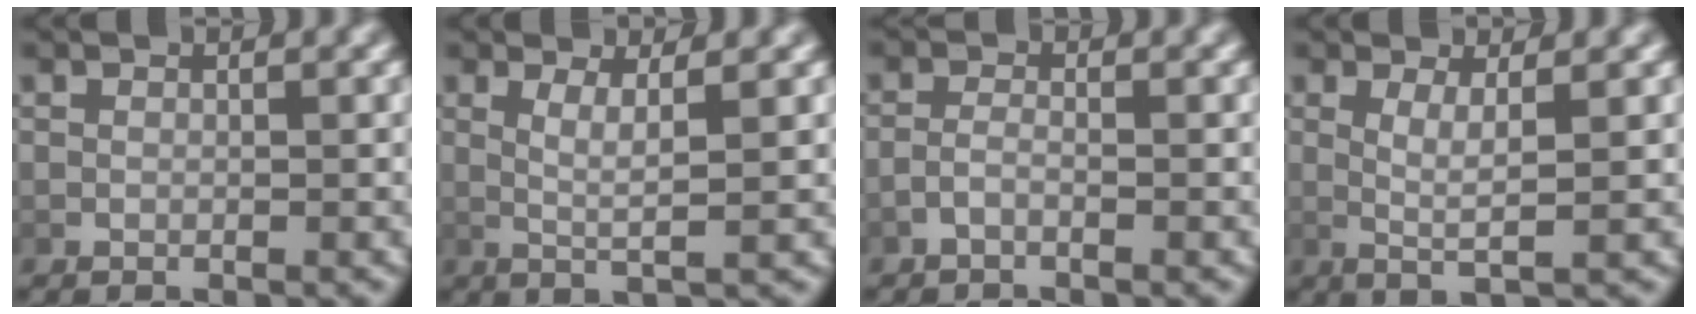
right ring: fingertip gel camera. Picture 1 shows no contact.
{"total": 3.2, "force": [1.0, 0.0, 3.0], "torque": [-0.049, -0.006, 0.021]}
{"total": 1.4, "force": [-1.1, 0.4, 0.9], "torque": [-0.026, -0.008, -0.017]}
{"total": 3.3, "force": [0.7, 0.3, 3.2], "torque": [-0.055, -0.009, 0.018]}